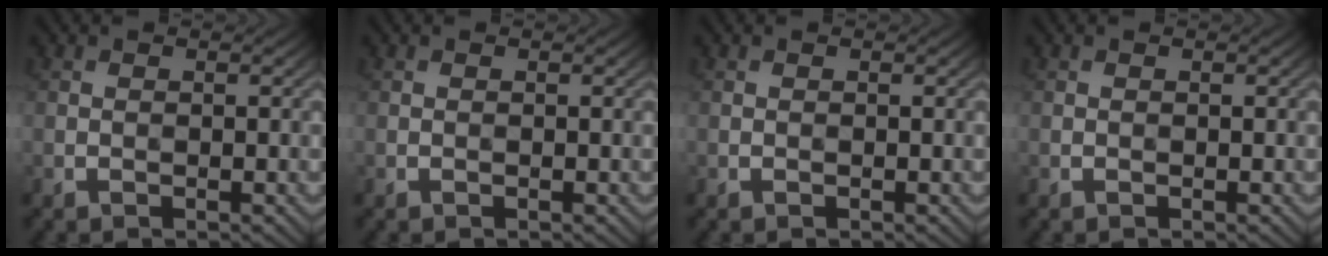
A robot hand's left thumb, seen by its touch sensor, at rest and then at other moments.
{"total": 0.0}
{"total": 0.0}
{"total": 0.0}